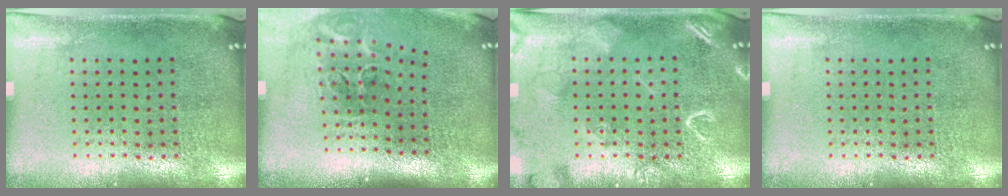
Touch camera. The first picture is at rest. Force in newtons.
{"total": 2.0, "press": 1.2, "slide": 1.7}
{"total": 2.9, "press": 2.9, "slide": 0.4}
{"total": 0.0}